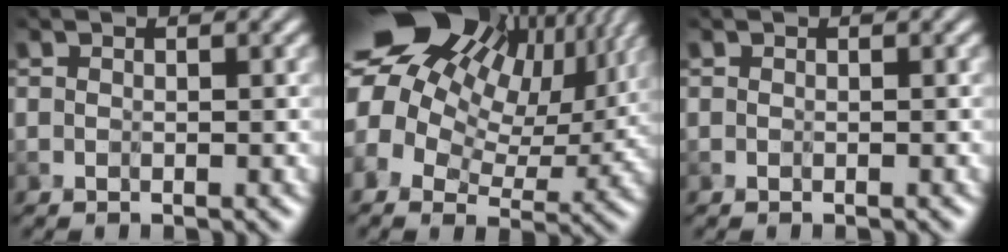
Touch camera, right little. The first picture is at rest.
{"total": 19.5, "force": [8.0, 13.7, 11.4], "torque": [-0.244, 0.040, 0.137]}
{"total": 0.0}